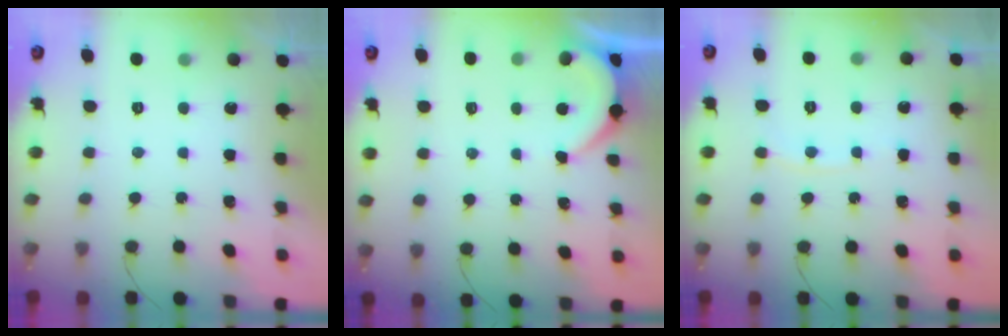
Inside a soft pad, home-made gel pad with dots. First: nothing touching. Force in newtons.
{"total": 1.7, "press": 1.6, "slide": 0.4}
{"total": 3.0, "press": 2.9, "slide": 0.4}